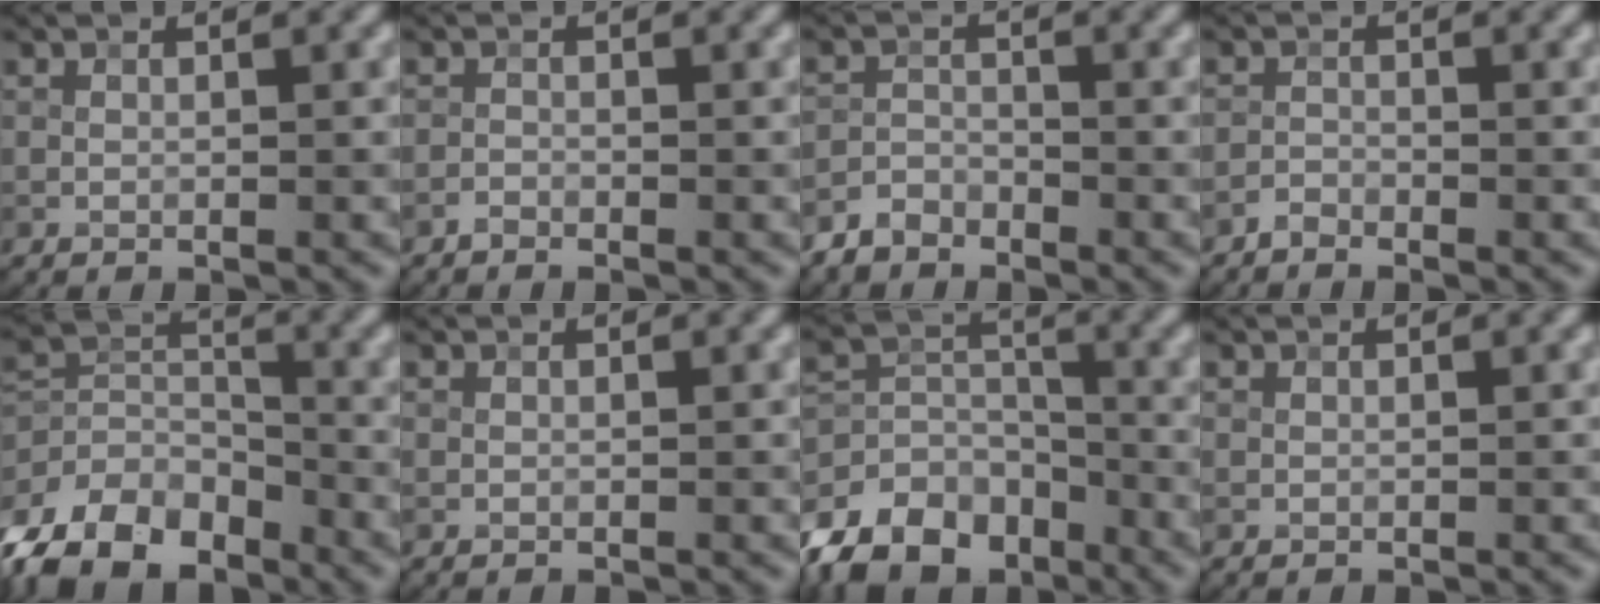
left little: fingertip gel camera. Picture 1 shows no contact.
{"total": 0.7, "force": [-0.7, 0.2, -0.1], "torque": [0.005, -0.001, -0.015]}
{"total": 2.1, "force": [-1.9, 0.9, 0.0], "torque": [0.005, 0.005, -0.043]}
{"total": 1.1, "force": [-1.1, 0.3, -0.1], "torque": [0.007, 0.002, -0.025]}
{"total": 9.8, "force": [-7.2, 5.1, 4.3], "torque": [-0.077, -0.002, -0.140]}
{"total": 0.0}
{"total": 9.2, "force": [-6.8, 5.1, 3.7], "torque": [-0.061, -0.003, -0.130]}
{"total": 0.0}